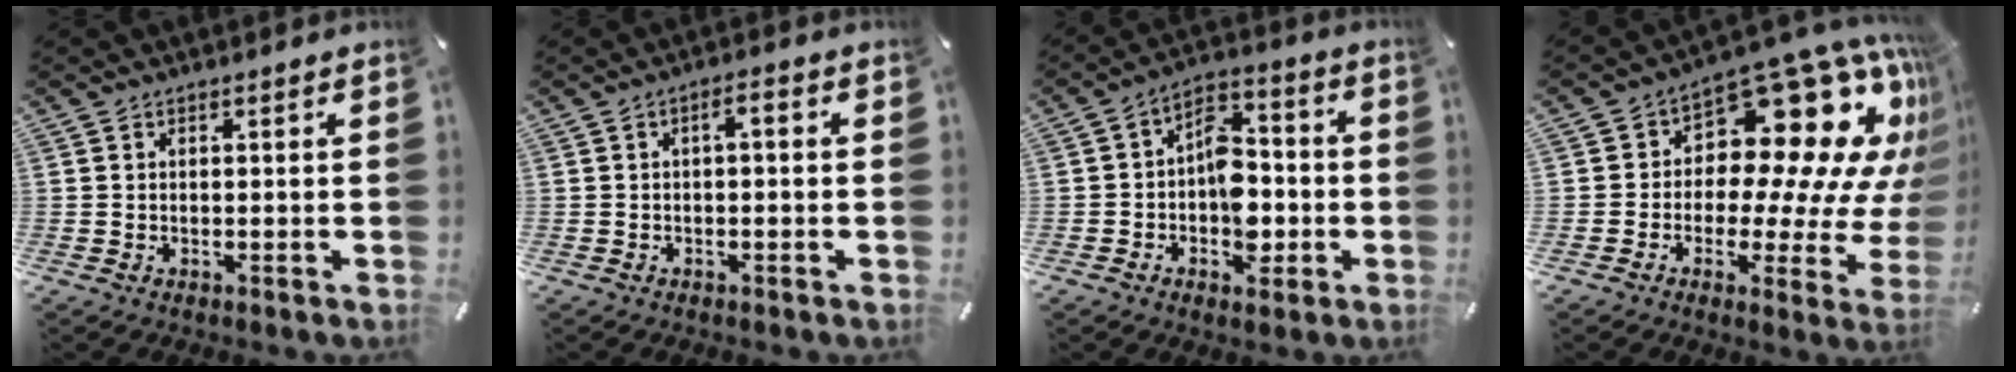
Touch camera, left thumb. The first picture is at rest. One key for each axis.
{"total": 2.5, "fx": -0.8, "fy": 0.8, "fz": 2.3, "tx": -0.040, "ty": 0.011, "tz": -0.016}
{"total": 10.1, "fx": -2.2, "fy": 7.4, "fz": 6.5, "tx": -0.084, "ty": 0.019, "tz": -0.038}
{"total": 21.0, "fx": 8.8, "fy": 11.0, "fz": 15.5, "tx": -0.215, "ty": -0.088, "tz": 0.149}